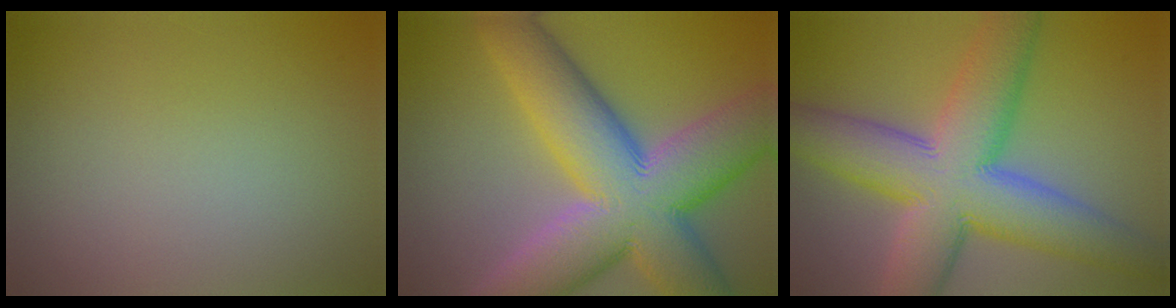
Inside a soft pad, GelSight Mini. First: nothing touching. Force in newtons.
{"total": 15.7, "press": 15.7, "slide": 0.9}
{"total": 12.6, "press": 12.6, "slide": 0.3}